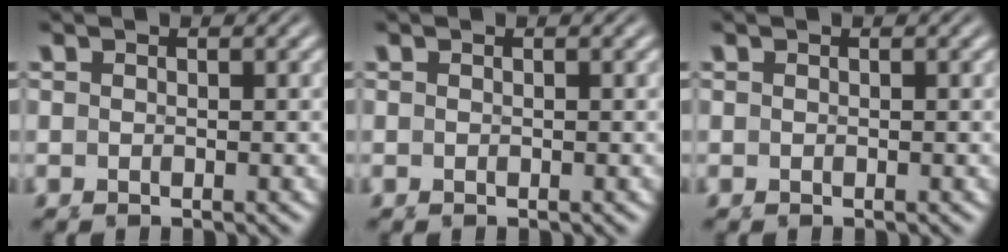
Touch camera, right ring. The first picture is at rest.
{"total": 0.0}
{"total": 0.0}